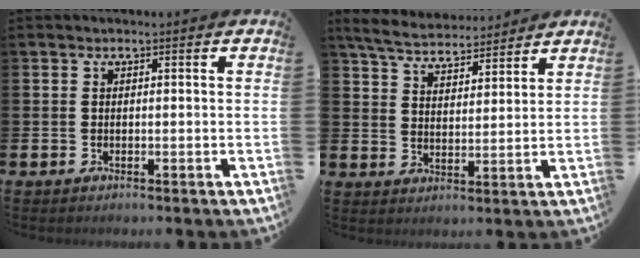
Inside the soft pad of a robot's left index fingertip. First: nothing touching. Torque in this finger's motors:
{"motor_torque": [1.07, -1.08, 0.34, 0.13]}